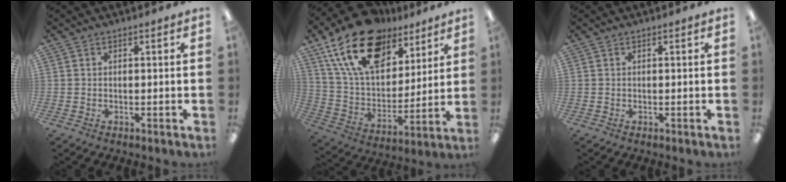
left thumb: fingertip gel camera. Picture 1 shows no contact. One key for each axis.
{"total": 21.8, "fx": 13.3, "fy": 12.3, "fz": 12.1, "tx": -0.216, "ty": -0.058, "tz": 0.240}
{"total": 0.0}